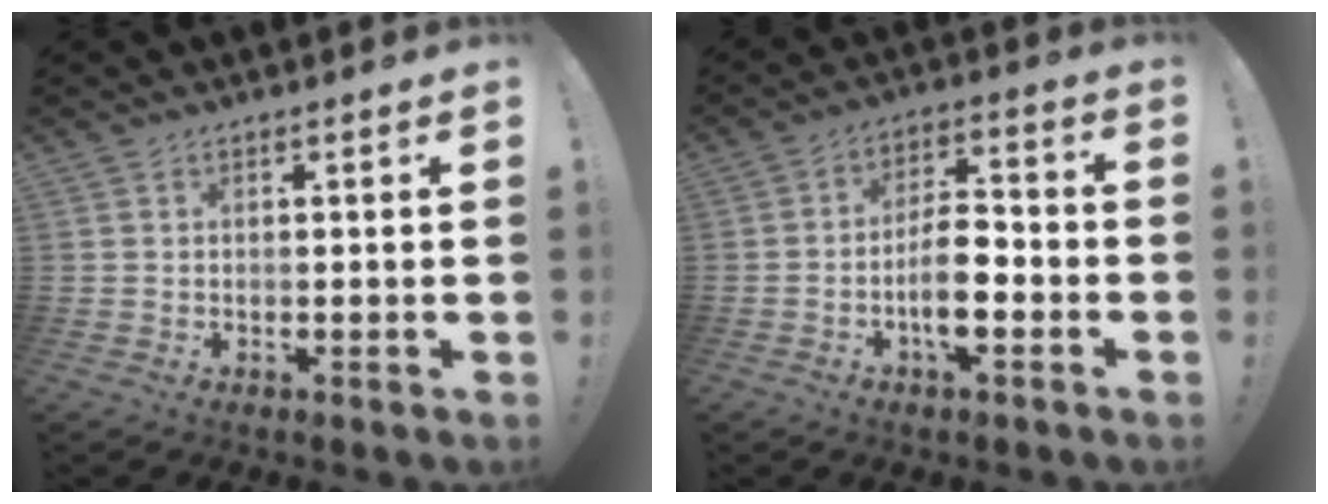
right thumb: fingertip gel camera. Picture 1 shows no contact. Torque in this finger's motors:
{"motor_torque": [0.89, 1.61, 1.53, -0.62, 0.11]}